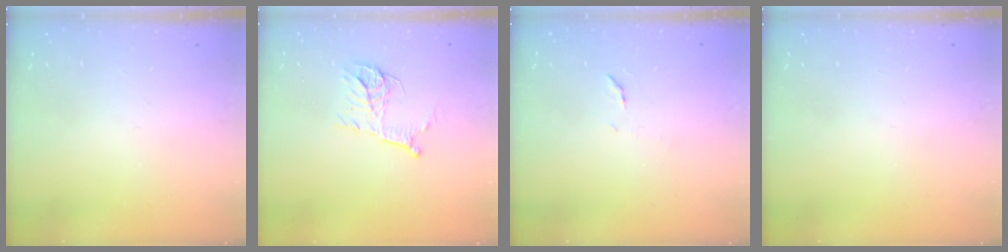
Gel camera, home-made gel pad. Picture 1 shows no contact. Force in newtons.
{"total": 10.4, "press": 10.4, "slide": 0.6}
{"total": 6.3, "press": 6.2, "slide": 0.6}
{"total": 0.0}